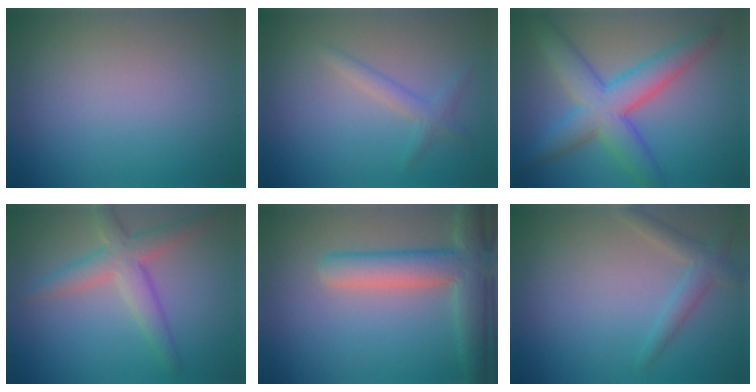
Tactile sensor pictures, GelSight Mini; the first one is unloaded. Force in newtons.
{"total": 1.6, "press": 1.6, "slide": 0.0}
{"total": 6.7, "press": 6.7, "slide": 0.2}
{"total": 3.8, "press": 3.8, "slide": 0.2}
{"total": 5.9, "press": 5.9, "slide": 0.5}
{"total": 2.0, "press": 2.0, "slide": 0.1}